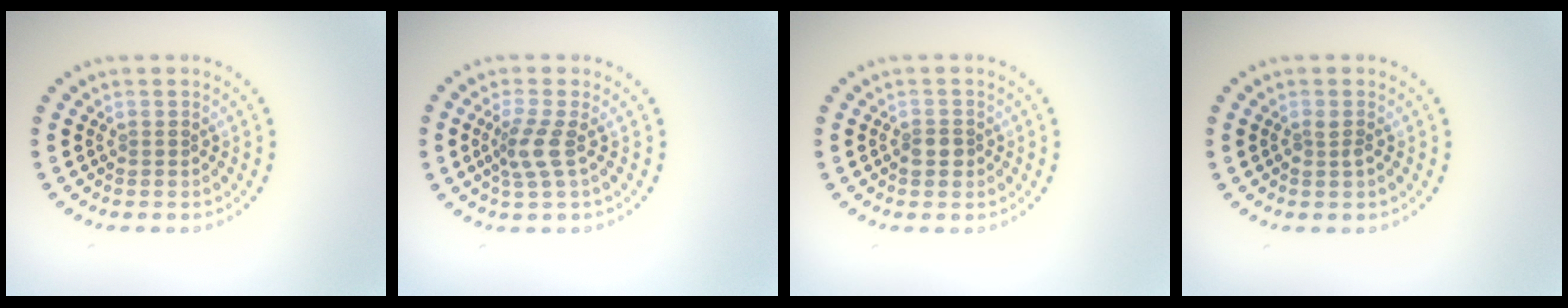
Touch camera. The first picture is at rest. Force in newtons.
{"total": 2.4, "press": 1.8, "slide": 1.6}
{"total": 1.4, "press": 1.3, "slide": 0.5}
{"total": 0.6, "press": 0.6, "slide": 0.2}